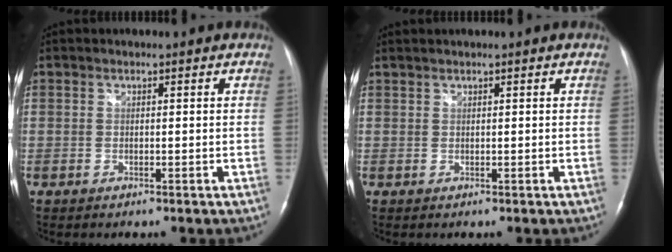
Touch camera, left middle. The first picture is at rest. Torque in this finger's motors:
{"motor_torque": [0.05, -0.24, 0.23, 0.02]}